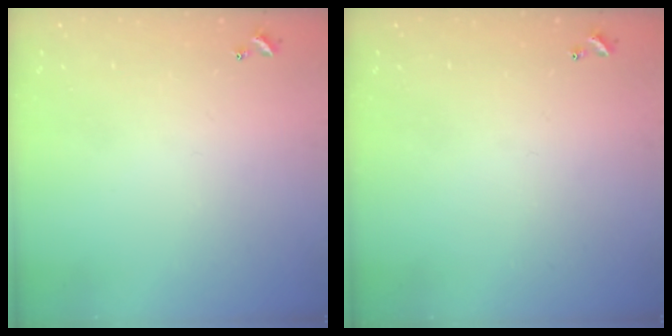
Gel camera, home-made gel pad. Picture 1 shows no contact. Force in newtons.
{"total": 0.0}